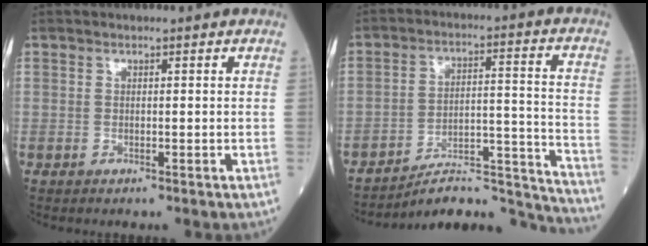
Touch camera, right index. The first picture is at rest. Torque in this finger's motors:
{"motor_torque": [-0.56, -0.38, -0.07, 0.01]}